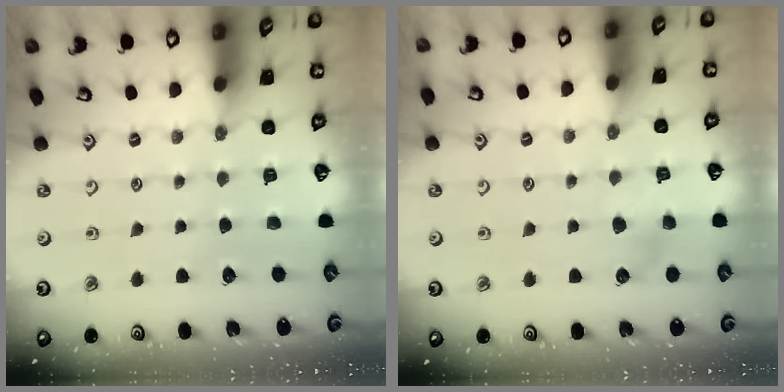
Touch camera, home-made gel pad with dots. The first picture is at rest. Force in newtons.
{"total": 4.8, "press": 4.7, "slide": 0.3}